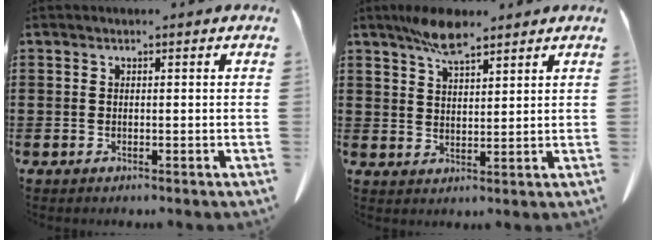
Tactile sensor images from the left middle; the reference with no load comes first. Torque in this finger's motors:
{"motor_torque": [1.10, -0.65, 0.26, 0.10]}